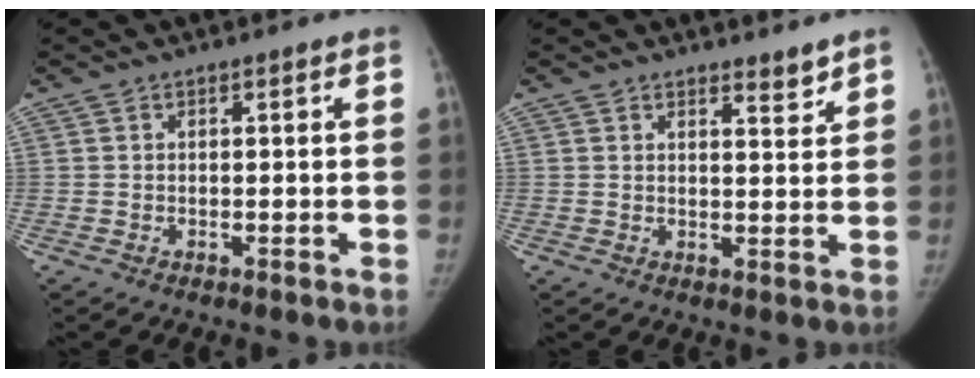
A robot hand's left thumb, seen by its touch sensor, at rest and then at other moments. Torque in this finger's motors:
{"motor_torque": [0.33, -0.12, 0.40, -0.46, 0.02]}